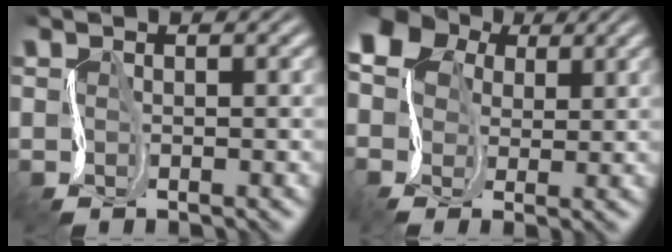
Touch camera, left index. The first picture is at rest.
{"total": 8.1, "force": [2.9, 6.5, 3.8], "torque": [-0.093, 0.032, 0.026]}